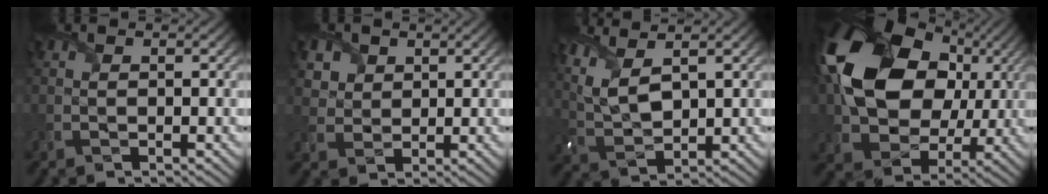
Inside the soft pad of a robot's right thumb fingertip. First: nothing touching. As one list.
[{"total": 4.1, "force": [2.4, 3.1, 1.2], "torque": [-0.051, -0.013, 0.056]}, {"total": 6.8, "force": [3.8, 2.4, 5.0], "torque": [-0.138, 0.008, 0.082]}, {"total": 18.8, "force": [3.6, 14.3, 11.7], "torque": [-0.243, 0.005, 0.077]}]